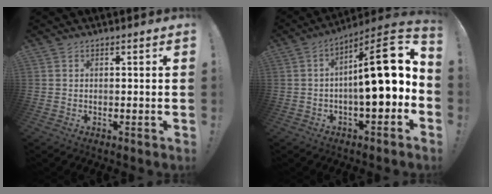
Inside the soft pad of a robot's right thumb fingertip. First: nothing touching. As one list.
[{"total": 18.4, "force": [0.4, 5.9, 17.4], "torque": [-0.237, 0.001, 0.004]}]